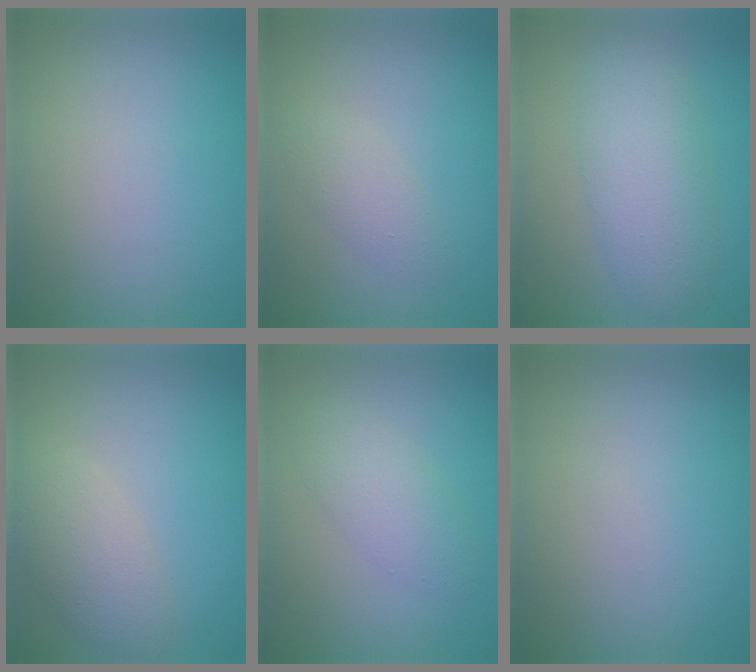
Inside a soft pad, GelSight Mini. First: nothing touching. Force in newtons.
{"total": 2.0, "press": 2.0, "slide": 0.1}
{"total": 5.4, "press": 5.3, "slide": 0.3}
{"total": 3.9, "press": 3.9, "slide": 0.1}
{"total": 3.0, "press": 3.0, "slide": 0.1}
{"total": 0.0}